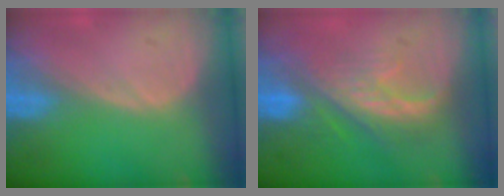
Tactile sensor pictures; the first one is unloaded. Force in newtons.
{"total": 7.9, "press": 7.2, "slide": 3.4}